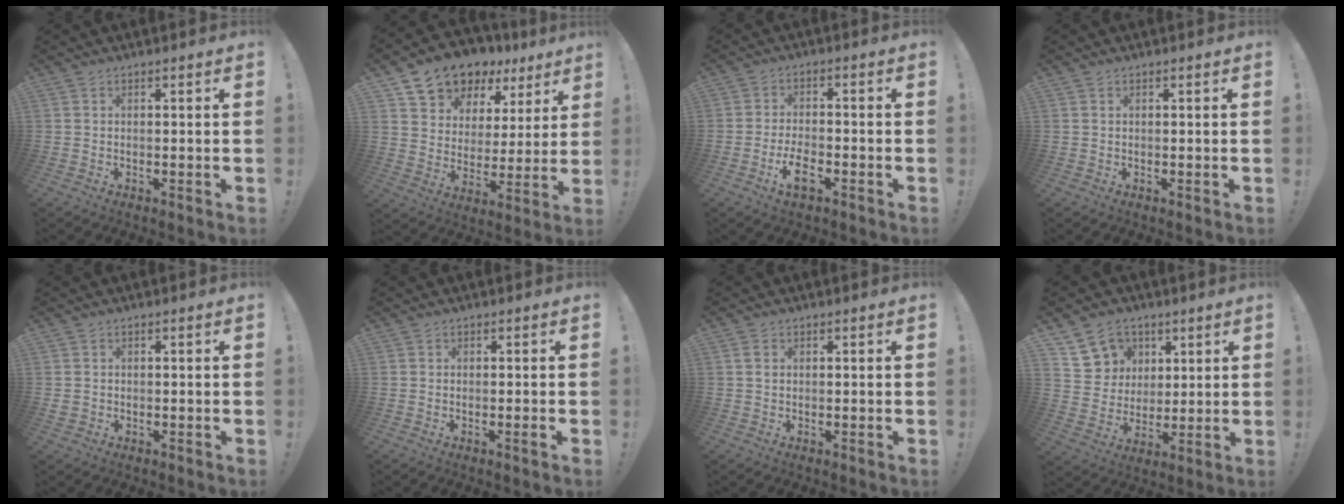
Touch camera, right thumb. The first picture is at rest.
{"total": 11.6, "force": [9.0, 6.8, 2.9], "torque": [-0.051, -0.072, 0.165]}
{"total": 6.3, "force": [-3.5, 2.7, 4.5], "torque": [-0.083, 0.005, -0.061]}
{"total": 0.0}
{"total": 1.2, "force": [-0.1, 1.1, 0.4], "torque": [-0.006, 0.001, -0.001]}
{"total": 1.5, "force": [-0.6, -0.2, 1.4], "torque": [-0.031, 0.002, -0.008]}
{"total": 1.4, "force": [0.5, 1.1, 0.7], "torque": [-0.010, 0.002, 0.007]}
{"total": 10.8, "force": [5.7, 9.0, 1.9], "torque": [-0.030, -0.037, 0.118]}